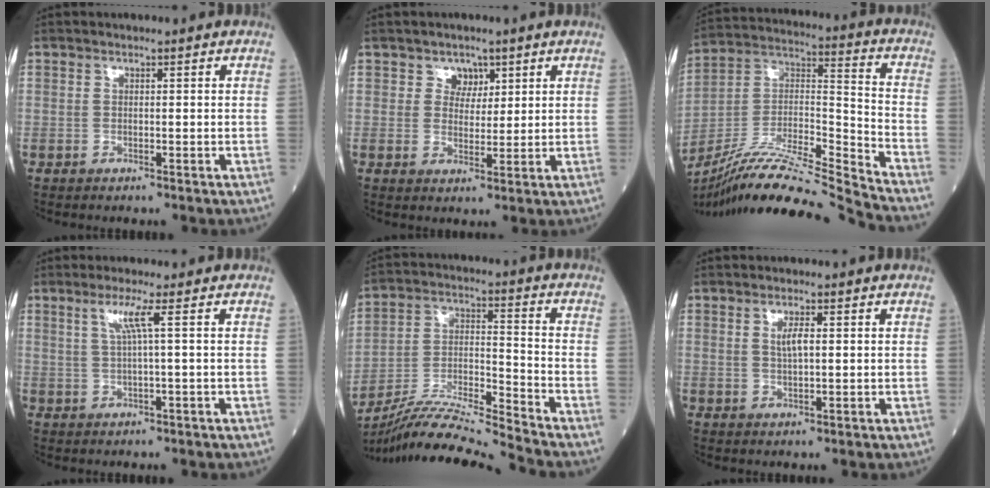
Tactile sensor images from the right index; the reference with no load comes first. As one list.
[{"total": 3.2, "force": [1.7, 2.5, 0.8], "torque": [-0.004, 0.002, 0.026]}, {"total": 19.8, "force": [-18.1, -1.9, 7.9], "torque": [-0.168, 0.011, -0.323]}, {"total": 3.4, "force": [1.1, -0.9, 3.0], "torque": [-0.065, 0.003, 0.023]}, {"total": 13.0, "force": [-12.3, -2.9, 3.0], "torque": [-0.061, 0.008, -0.228]}, {"total": 2.5, "force": [0.6, 0.6, 2.4], "torque": [-0.046, 0.000, 0.012]}]